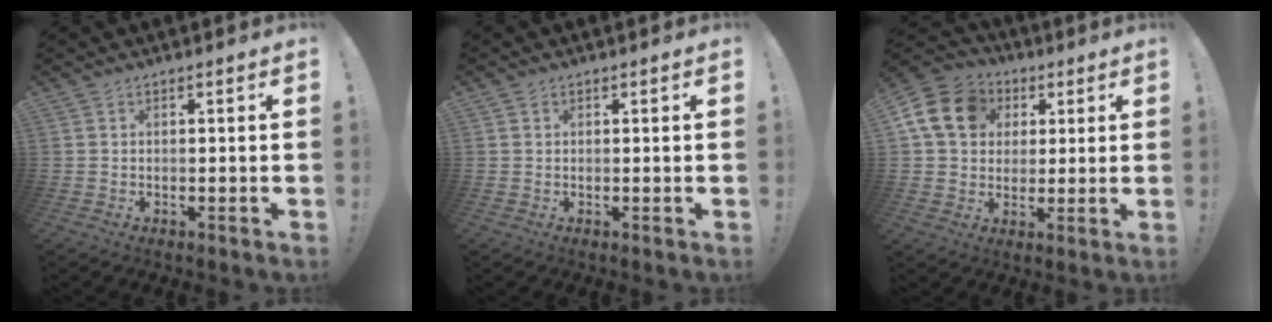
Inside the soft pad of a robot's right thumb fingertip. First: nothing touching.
{"total": 0.7, "force": [0.3, 0.6, 0.0], "torque": [0.009, -0.002, 0.005]}
{"total": 16.2, "force": [4.8, 12.9, 8.4], "torque": [-0.128, -0.005, 0.095]}